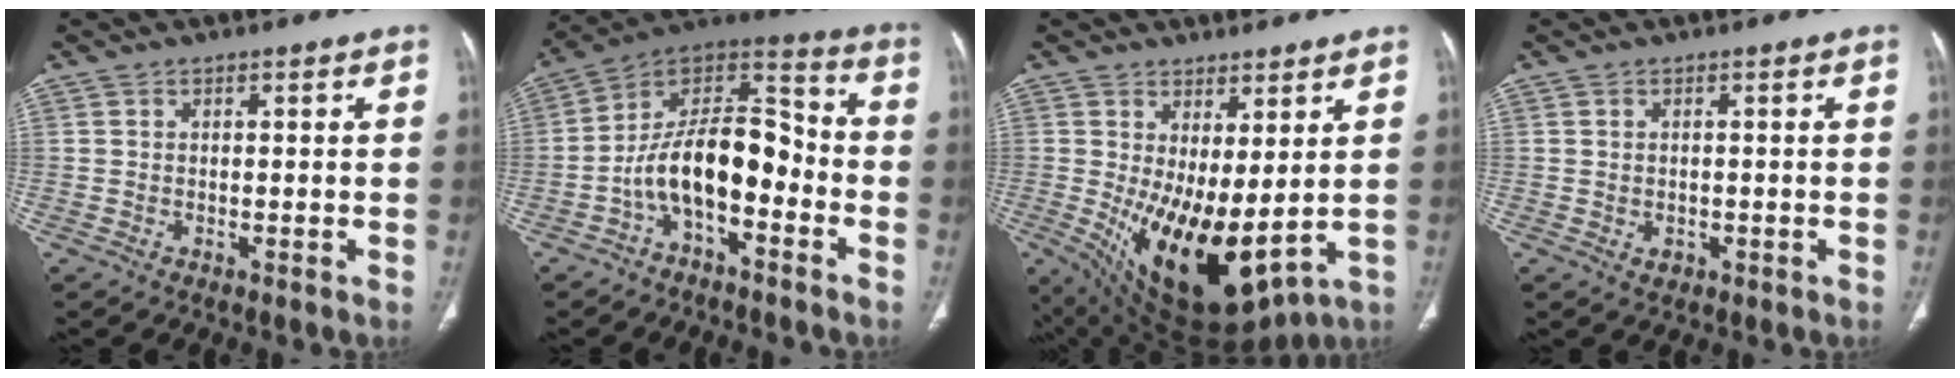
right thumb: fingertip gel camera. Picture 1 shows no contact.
{"total": 15.4, "force": [-4.8, 8.2, 12.1], "torque": [-0.189, 0.084, -0.087]}
{"total": 15.8, "force": [0.0, 7.0, 14.1], "torque": [-0.239, -0.035, 0.029]}
{"total": 1.6, "force": [-0.4, 1.3, 0.8], "torque": [-0.008, 0.001, 0.002]}